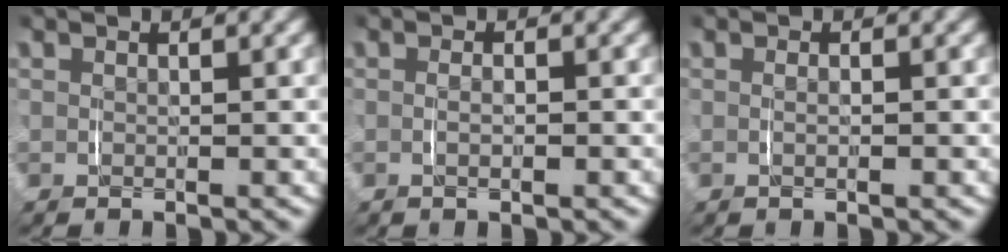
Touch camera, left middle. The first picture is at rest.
{"total": 1.0, "force": [-0.3, 0.2, 1.0], "torque": [-0.018, 0.000, -0.006]}
{"total": 0.7, "force": [-0.1, 0.0, 0.7], "torque": [-0.015, 0.000, -0.003]}